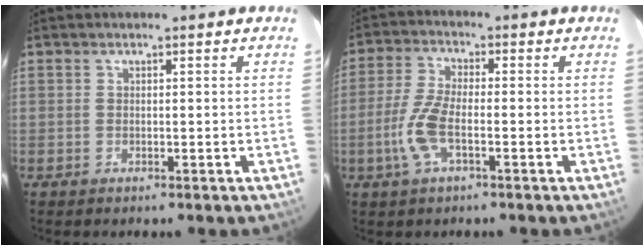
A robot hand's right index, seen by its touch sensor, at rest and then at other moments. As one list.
[{"total": 7.6, "force": [-2.6, 2.5, 6.7], "torque": [-0.153, 0.000, -0.053]}]